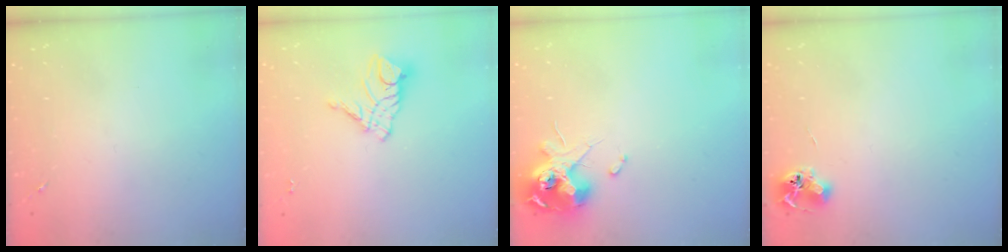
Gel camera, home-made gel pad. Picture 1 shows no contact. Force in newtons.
{"total": 10.8, "press": 10.7, "slide": 0.7}
{"total": 13.2, "press": 13.1, "slide": 1.8}
{"total": 6.8, "press": 6.8, "slide": 0.9}